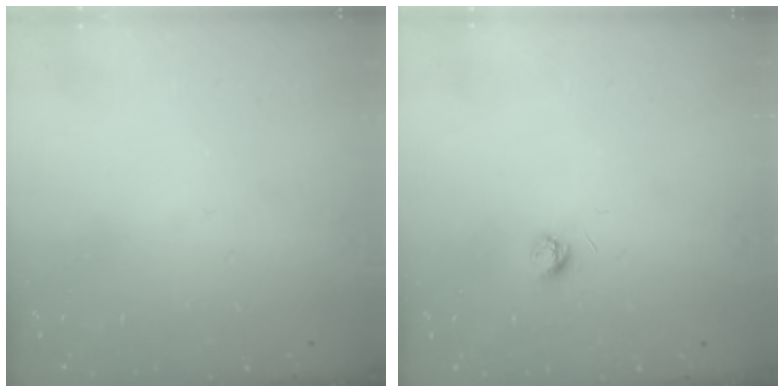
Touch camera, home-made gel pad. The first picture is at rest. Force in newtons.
{"total": 3.2, "press": 3.2, "slide": 0.4}